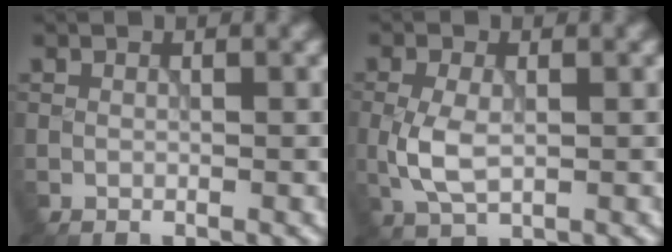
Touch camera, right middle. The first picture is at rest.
{"total": 3.6, "force": [-0.4, 2.0, 3.0], "torque": [-0.073, -0.004, -0.006]}